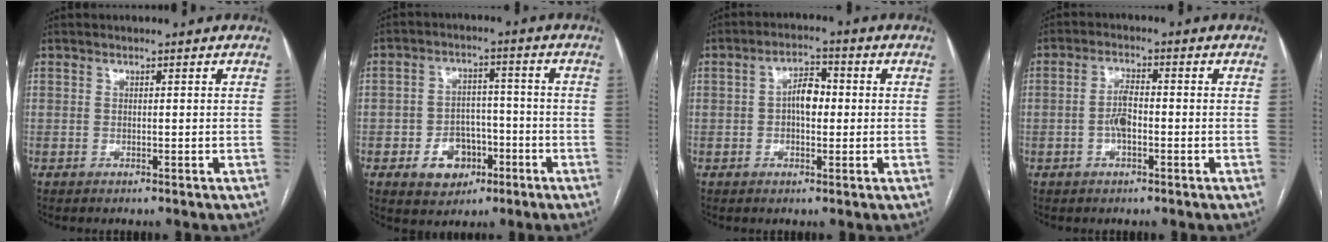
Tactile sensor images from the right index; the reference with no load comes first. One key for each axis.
{"total": 7.3, "fx": -3.0, "fy": 5.6, "fz": 3.6, "tx": -0.060, "ty": 0.016, "tz": -0.037}
{"total": 4.6, "fx": 0.0, "fy": 2.3, "fz": 4.0, "tx": -0.072, "ty": 0.014, "tz": -0.002}
{"total": 3.9, "fx": -0.9, "fy": 1.3, "fz": 3.5, "tx": -0.075, "ty": 0.006, "tz": -0.018}